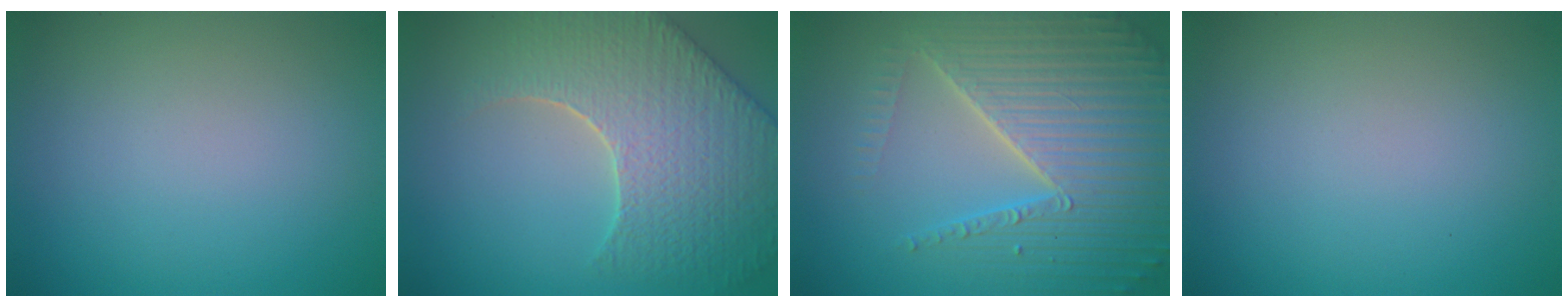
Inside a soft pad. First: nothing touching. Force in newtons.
{"total": 8.0, "press": 6.4, "slide": 4.9}
{"total": 7.1, "press": 6.9, "slide": 1.7}
{"total": 0.0}